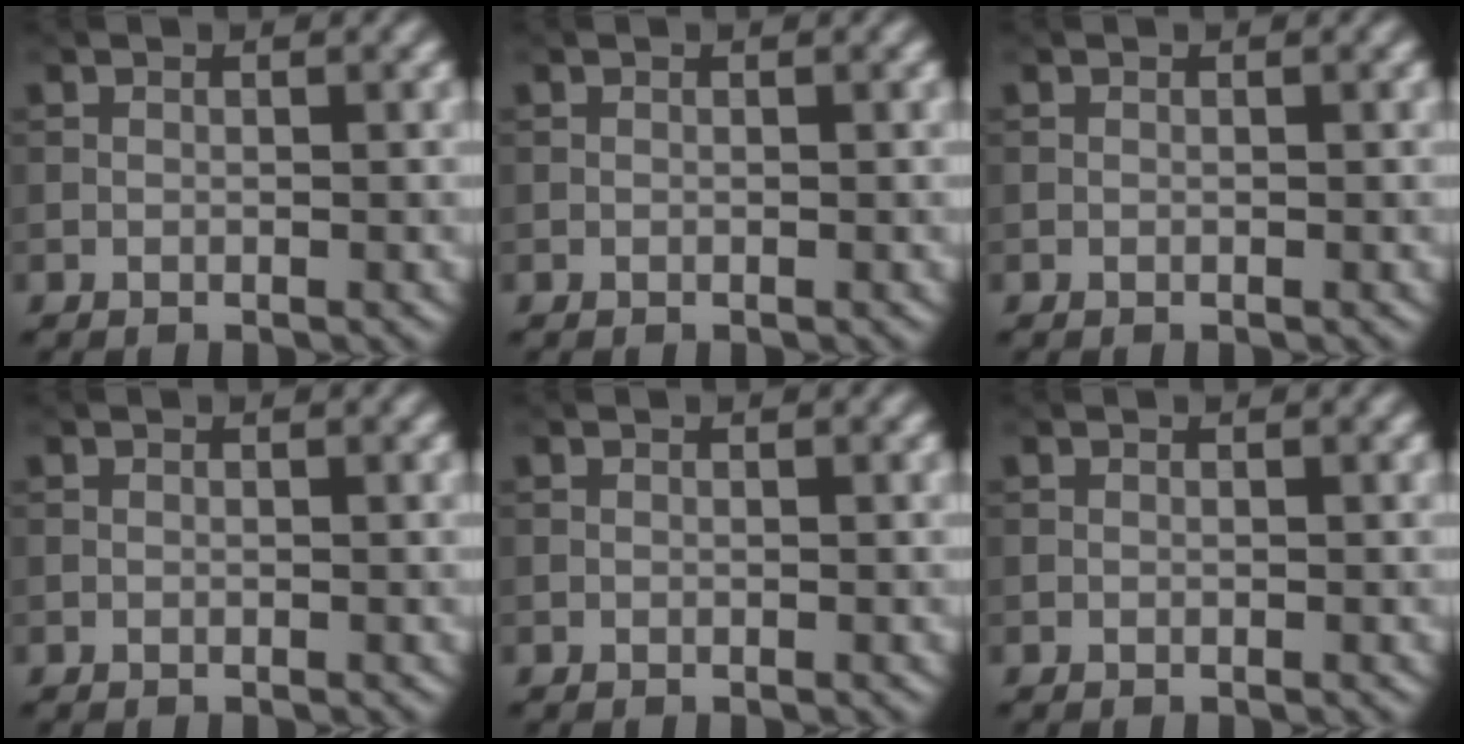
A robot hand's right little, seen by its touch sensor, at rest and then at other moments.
{"total": 0.0}
{"total": 0.0}
{"total": 0.0}
{"total": 0.0}
{"total": 0.0}